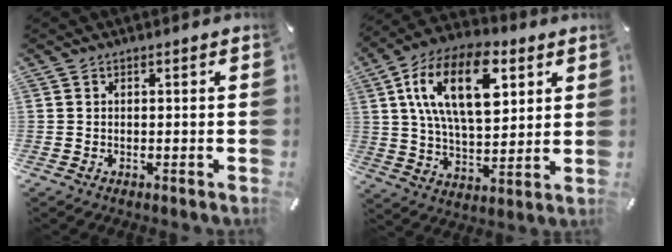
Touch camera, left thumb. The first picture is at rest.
{"total": 19.6, "force": [7.5, 10.6, 14.6], "torque": [-0.284, -0.005, 0.124]}